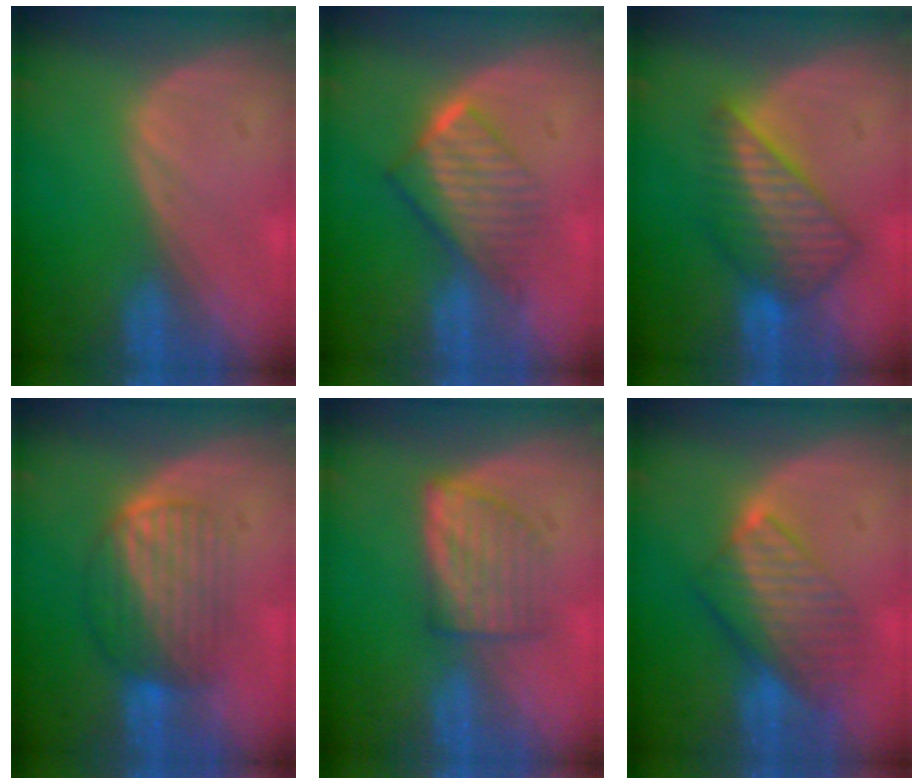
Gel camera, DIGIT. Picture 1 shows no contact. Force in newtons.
{"total": 6.7, "press": 6.1, "slide": 2.9}
{"total": 7.5, "press": 6.9, "slide": 2.9}
{"total": 6.5, "press": 6.3, "slide": 1.7}
{"total": 5.2, "press": 5.2, "slide": 0.3}
{"total": 8.4, "press": 7.2, "slide": 4.2}